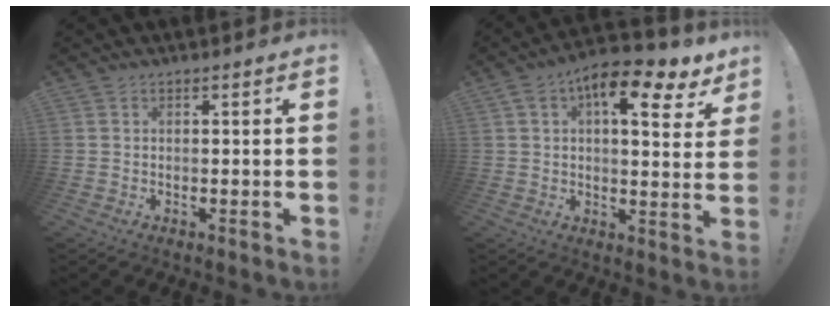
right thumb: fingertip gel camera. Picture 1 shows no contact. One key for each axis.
{"total": 13.5, "fx": 6.5, "fy": 5.2, "fz": 10.6, "tx": -0.146, "ty": -0.034, "tz": 0.101}